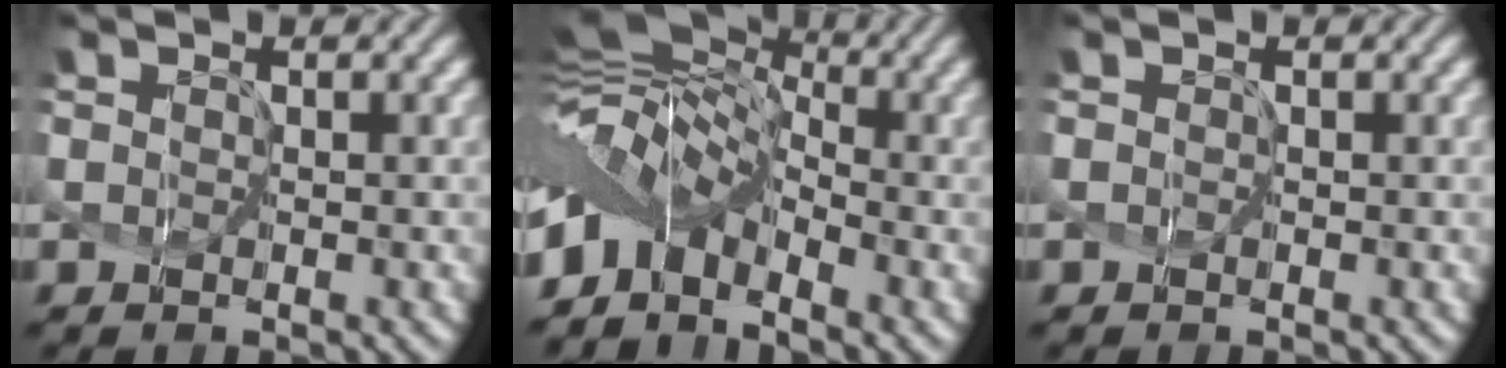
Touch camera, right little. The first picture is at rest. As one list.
[{"total": 7.4, "force": [-2.0, 4.6, 5.5], "torque": [-0.111, 0.011, -0.056]}, {"total": 0.0}]